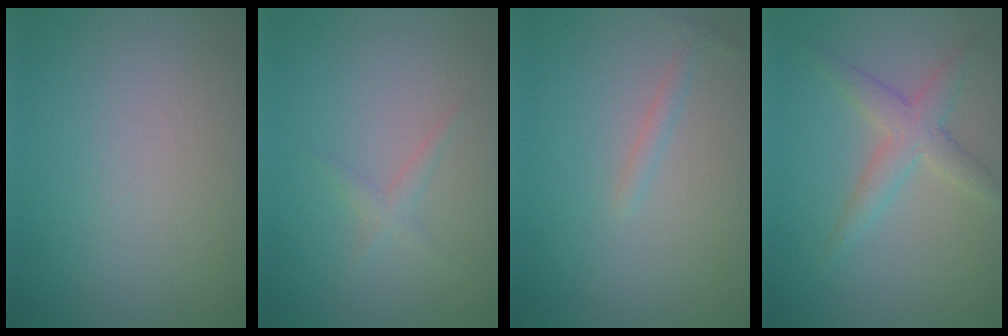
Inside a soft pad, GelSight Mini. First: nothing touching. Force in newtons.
{"total": 1.1, "press": 1.1, "slide": 0.0}
{"total": 0.9, "press": 0.9, "slide": 0.0}
{"total": 3.0, "press": 3.0, "slide": 0.1}